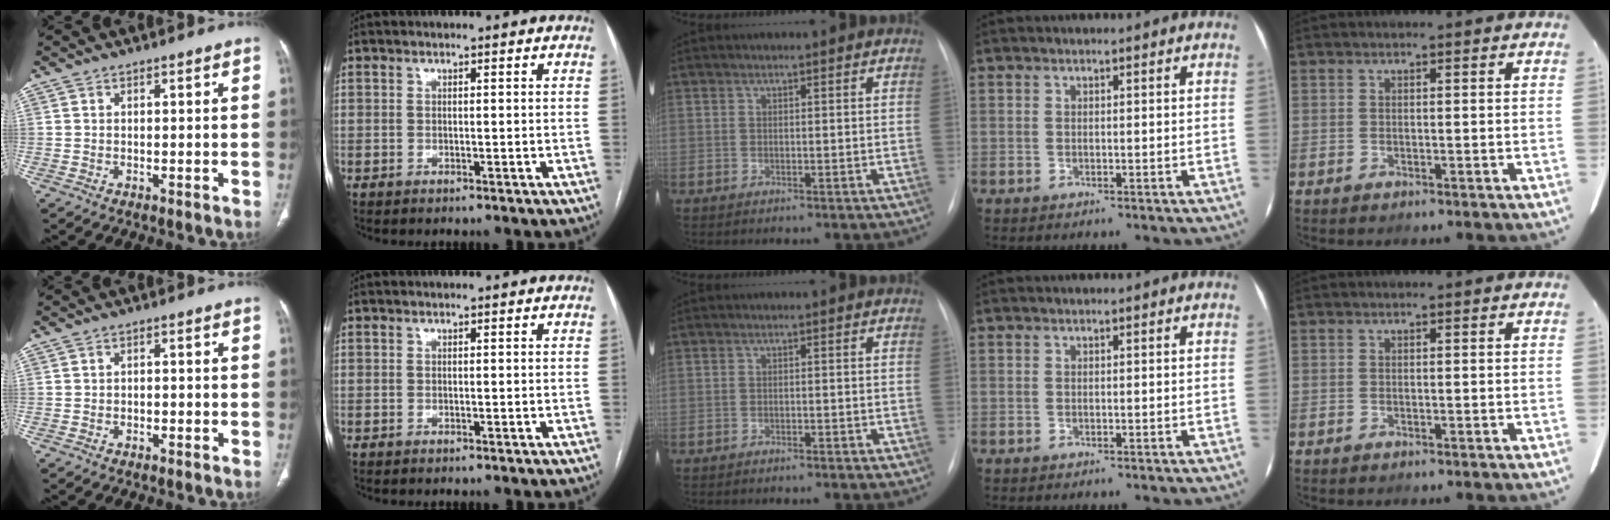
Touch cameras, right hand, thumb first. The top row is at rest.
{"thumb": {"total": 1.3, "force": [-0.4, 0.9, 0.8], "torque": [-0.007, 0.005, -0.008]}, "middle": {"total": 0.9, "force": [-0.6, 0.3, 0.5], "torque": [-0.014, 0.000, -0.008]}}